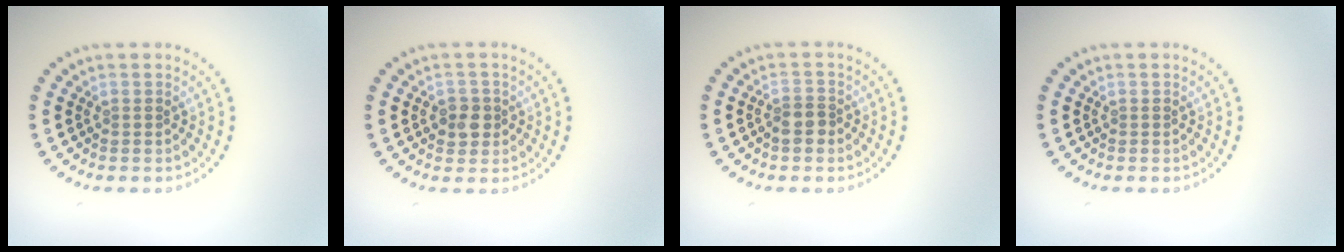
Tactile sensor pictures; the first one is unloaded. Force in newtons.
{"total": 2.0, "press": 1.9, "slide": 0.6}
{"total": 1.9, "press": 1.7, "slide": 0.8}
{"total": 0.0}